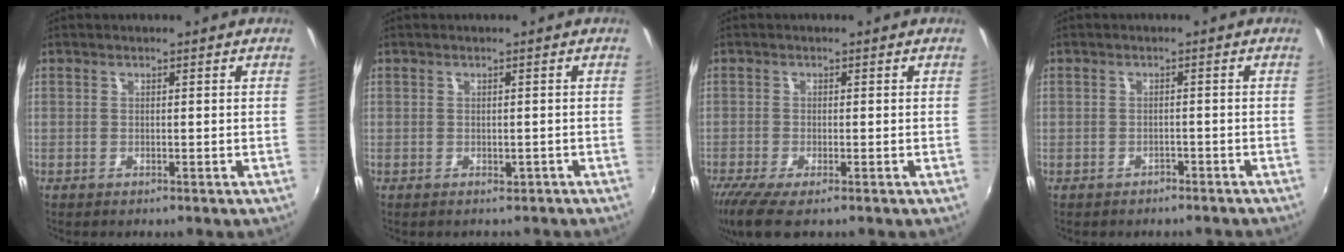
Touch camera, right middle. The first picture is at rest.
{"total": 1.2, "force": [-0.6, 1.0, 0.0], "torque": [0.002, 0.000, -0.002]}
{"total": 5.9, "force": [-3.9, 1.1, 4.2], "torque": [-0.098, -0.025, -0.072]}
{"total": 2.8, "force": [-1.7, 2.2, 0.0], "torque": [0.002, 0.020, -0.014]}